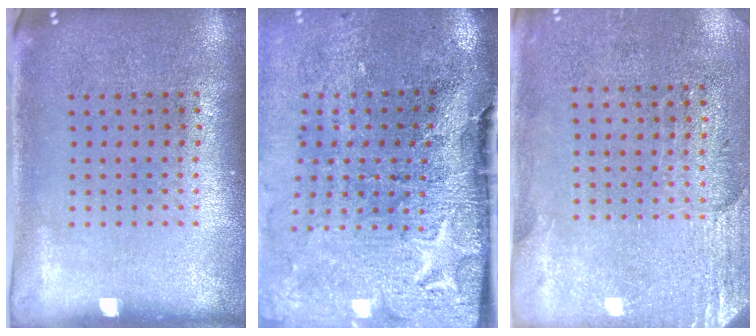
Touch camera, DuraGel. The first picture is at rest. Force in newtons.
{"total": 4.8, "press": 3.8, "slide": 2.9}
{"total": 2.7, "press": 2.3, "slide": 1.4}